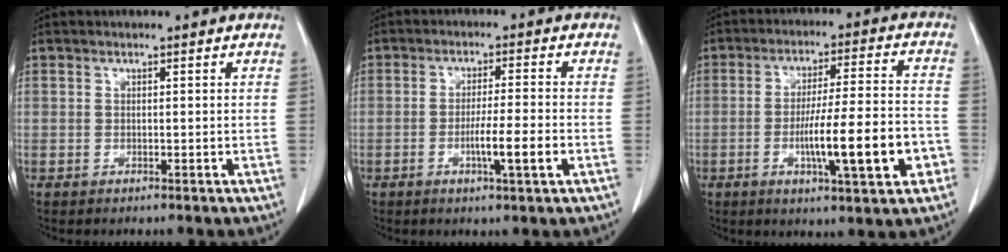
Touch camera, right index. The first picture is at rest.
{"total": 6.0, "force": [-2.0, -0.2, 5.7], "torque": [-0.093, -0.008, -0.032]}
{"total": 13.2, "force": [-4.0, 1.4, 12.5], "torque": [-0.201, 0.003, -0.060]}